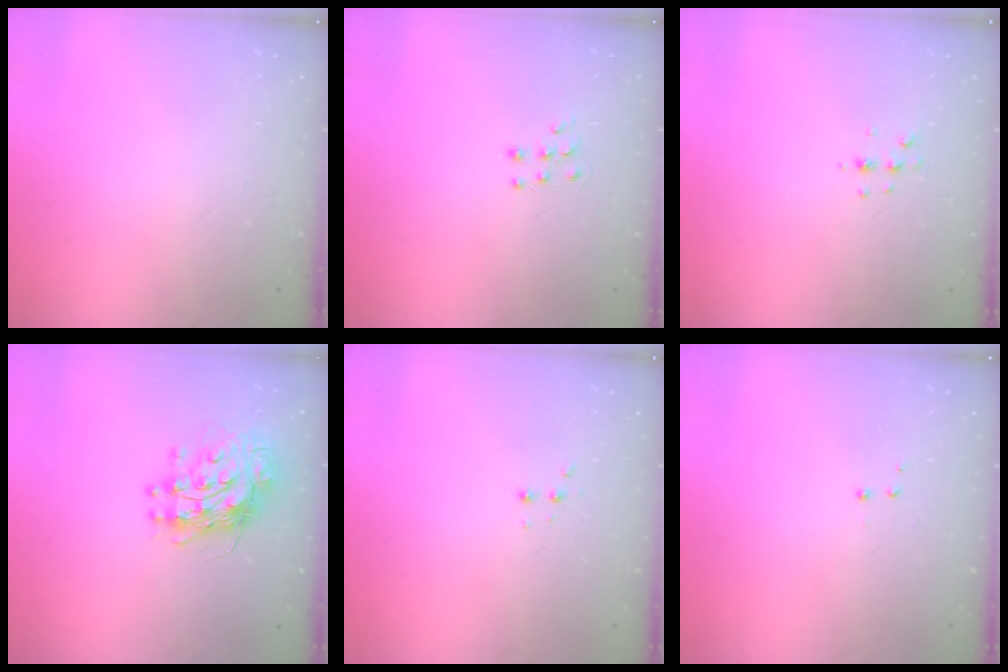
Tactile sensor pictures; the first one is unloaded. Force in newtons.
{"total": 6.4, "press": 6.3, "slide": 0.8}
{"total": 4.4, "press": 4.0, "slide": 1.8}
{"total": 11.5, "press": 11.4, "slide": 1.3}
{"total": 2.5, "press": 2.4, "slide": 0.8}
{"total": 2.9, "press": 2.8, "slide": 0.7}